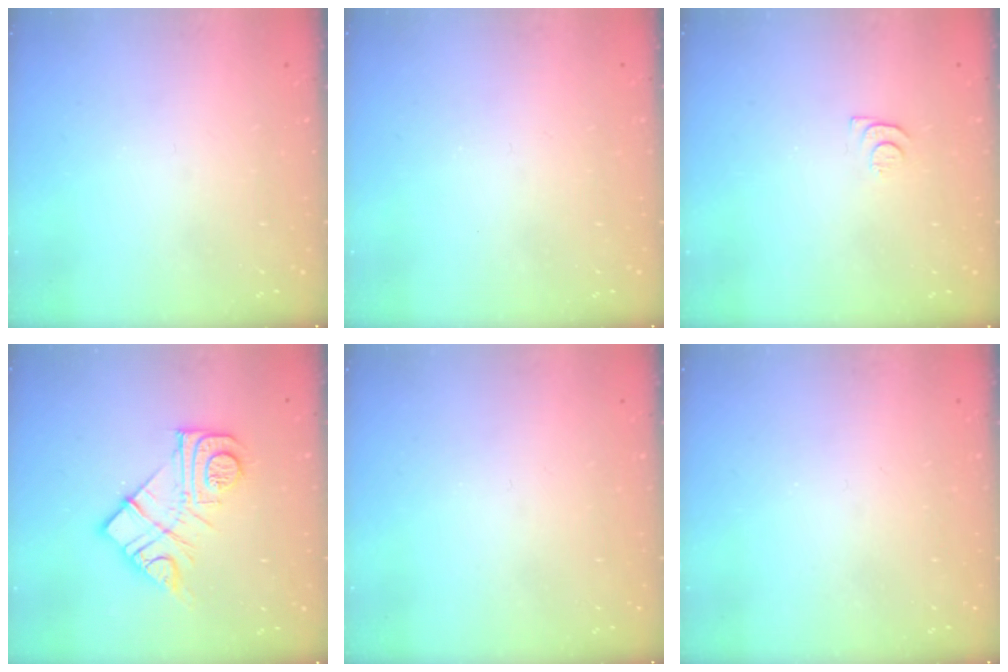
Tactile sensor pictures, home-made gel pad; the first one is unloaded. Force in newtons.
{"total": 1.8, "press": 1.8, "slide": 0.4}
{"total": 4.1, "press": 4.0, "slide": 0.6}
{"total": 13.9, "press": 13.8, "slide": 0.9}
{"total": 0.0}
{"total": 2.2, "press": 2.1, "slide": 0.4}